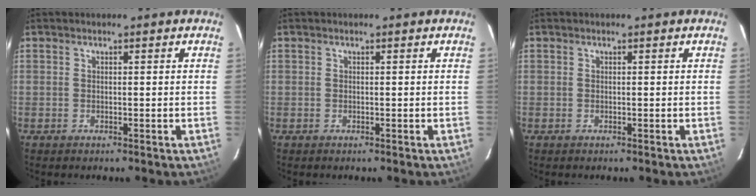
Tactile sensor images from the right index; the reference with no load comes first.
{"total": 0.0}
{"total": 0.0}